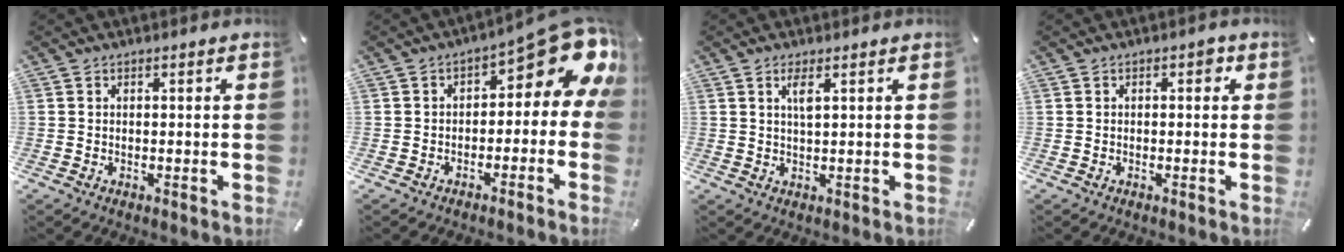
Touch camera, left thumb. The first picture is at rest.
{"total": 11.8, "force": [4.7, 5.5, 9.3], "torque": [-0.113, -0.045, 0.073]}
{"total": 3.0, "force": [1.4, 0.6, 2.6], "torque": [-0.055, 0.003, 0.022]}
{"total": 1.8, "force": [0.1, 1.2, 1.3], "torque": [-0.009, 0.002, -0.004]}